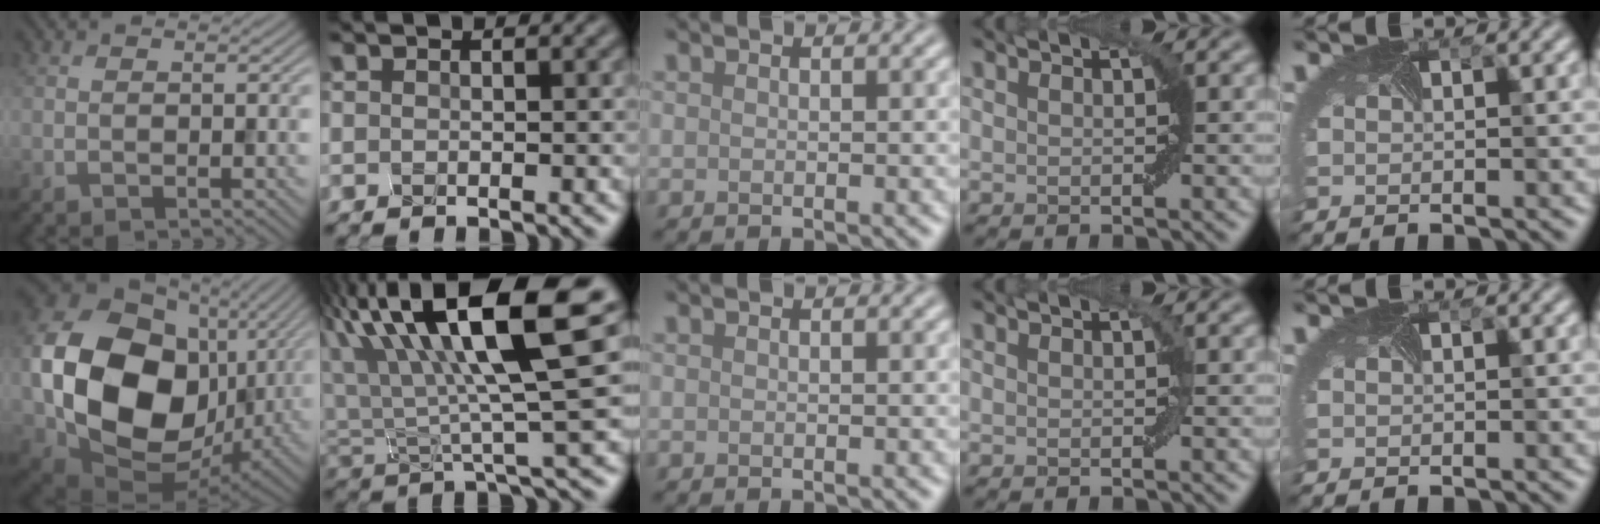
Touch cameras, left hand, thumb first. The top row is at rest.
{"thumb": {"total": 20.1, "force": [0.6, 15.5, 12.8], "torque": [-0.307, -0.051, 0.026]}, "index": {"total": 12.2, "force": [6.5, 2.5, 10.0], "torque": [-0.192, 0.017, 0.131]}}